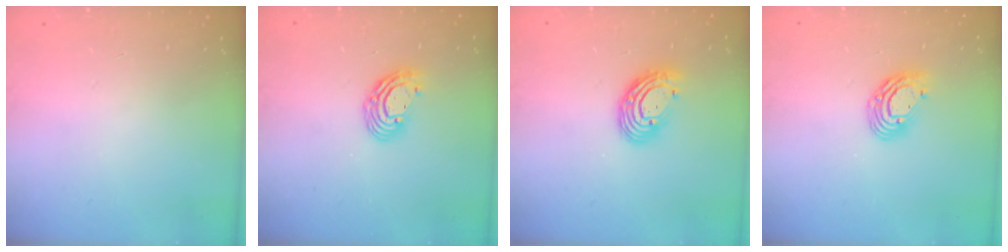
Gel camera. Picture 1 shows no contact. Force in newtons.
{"total": 8.7, "press": 8.6, "slide": 1.2}
{"total": 10.5, "press": 10.4, "slide": 1.1}
{"total": 9.1, "press": 9.1, "slide": 1.1}